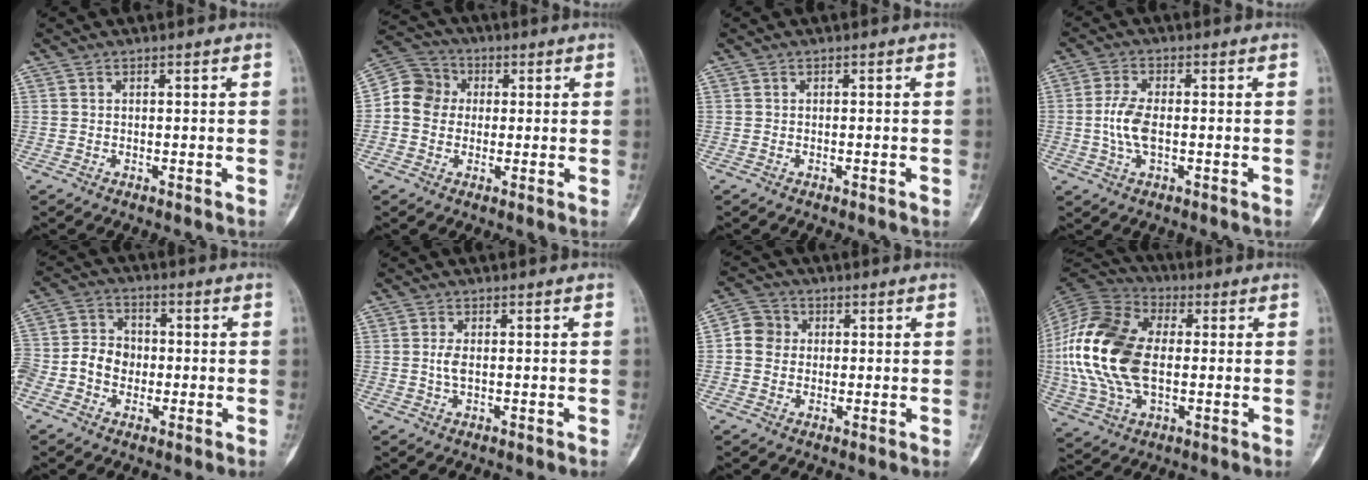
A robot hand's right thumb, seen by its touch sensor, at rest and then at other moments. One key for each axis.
{"total": 8.5, "fx": 0.2, "fy": 7.7, "fz": 3.6, "tx": -0.048, "ty": 0.024, "tz": -0.010}
{"total": 0.5, "fx": -0.3, "fy": 0.1, "fz": 0.4, "tx": -0.011, "ty": 0.001, "tz": -0.002}
{"total": 6.1, "fx": -0.6, "fy": 2.9, "fz": 5.4, "tx": -0.121, "ty": 0.007, "tz": -0.013}
{"total": 11.7, "fx": -2.0, "fy": 9.6, "fz": 6.3, "tx": -0.118, "ty": 0.033, "tz": -0.040}
{"total": 2.1, "fx": 0.0, "fy": 0.9, "fz": 1.9, "tx": -0.043, "ty": 0.000, "tz": 0.001}
{"total": 5.3, "fx": 0.4, "fy": 4.9, "fz": 1.9, "tx": -0.015, "ty": 0.010, "tz": -0.003}
{"total": 21.4, "fx": 0.3, "fy": 12.8, "fz": 17.1, "tx": -0.368, "ty": 0.008, "tz": 0.006}